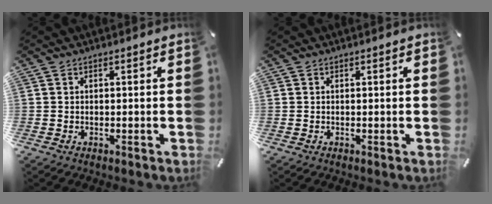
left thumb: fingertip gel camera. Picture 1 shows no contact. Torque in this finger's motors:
{"motor_torque": [1.87, 1.05, 1.48, -1.29, 0.21]}